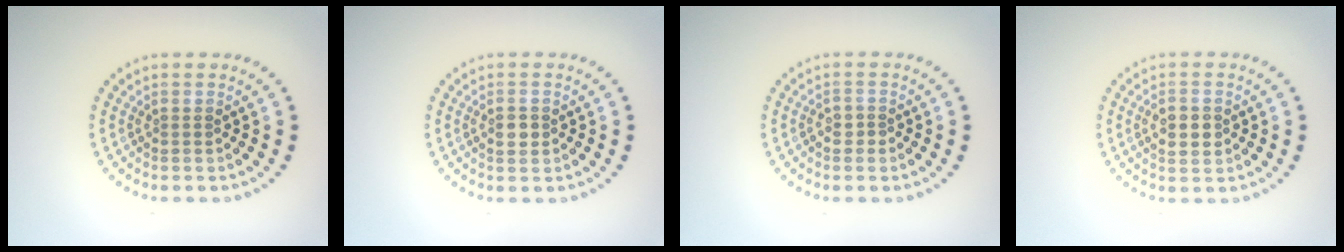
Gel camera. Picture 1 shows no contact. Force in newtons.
{"total": 1.5, "press": 1.4, "slide": 0.2}
{"total": 1.5, "press": 1.3, "slide": 0.6}
{"total": 2.6, "press": 2.6, "slide": 0.1}